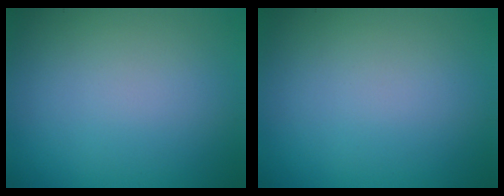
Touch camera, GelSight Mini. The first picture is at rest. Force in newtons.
{"total": 0.0}